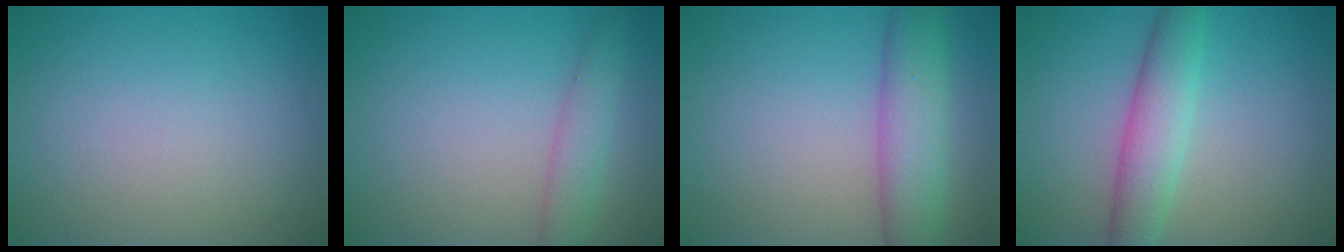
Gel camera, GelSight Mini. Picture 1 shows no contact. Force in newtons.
{"total": 2.5, "press": 2.5, "slide": 0.1}
{"total": 5.6, "press": 5.5, "slide": 0.5}
{"total": 4.4, "press": 4.4, "slide": 0.1}